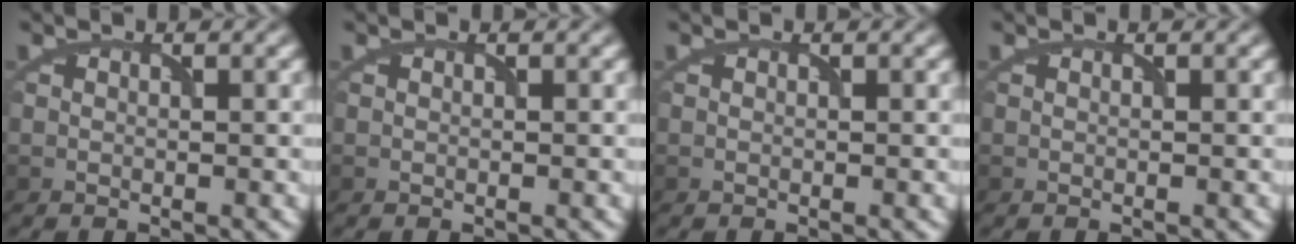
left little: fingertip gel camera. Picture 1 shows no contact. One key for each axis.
{"total": 0.0}
{"total": 0.0}
{"total": 0.0}